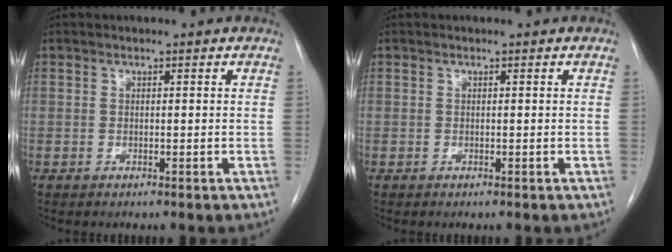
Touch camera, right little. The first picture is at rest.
{"total": 0.0}